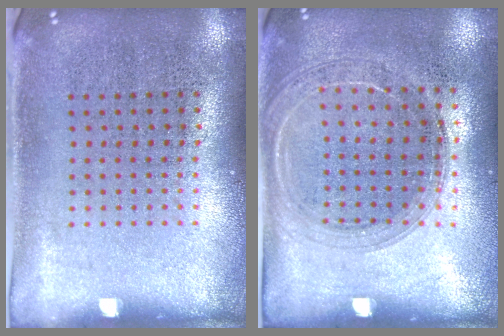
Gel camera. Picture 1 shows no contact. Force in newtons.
{"total": 1.6, "press": 1.5, "slide": 0.2}